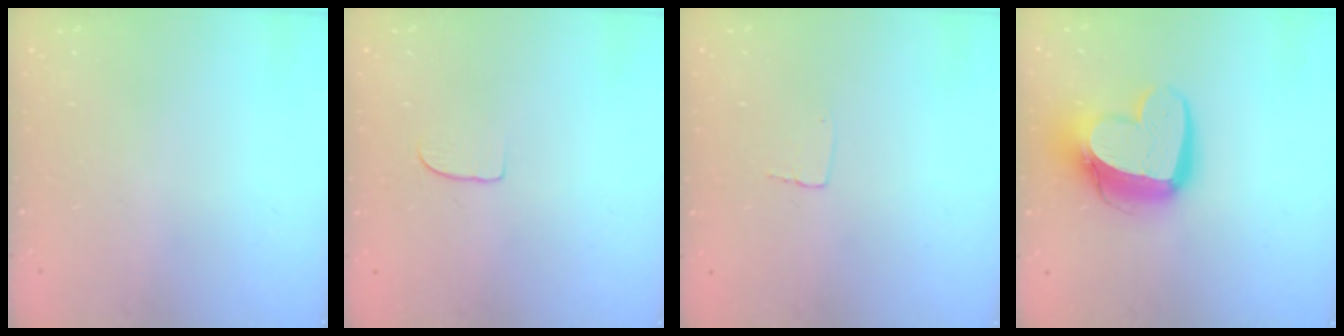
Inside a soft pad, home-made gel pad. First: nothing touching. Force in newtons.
{"total": 5.0, "press": 4.9, "slide": 0.4}
{"total": 2.7, "press": 2.7, "slide": 0.1}
{"total": 15.2, "press": 15.2, "slide": 1.4}